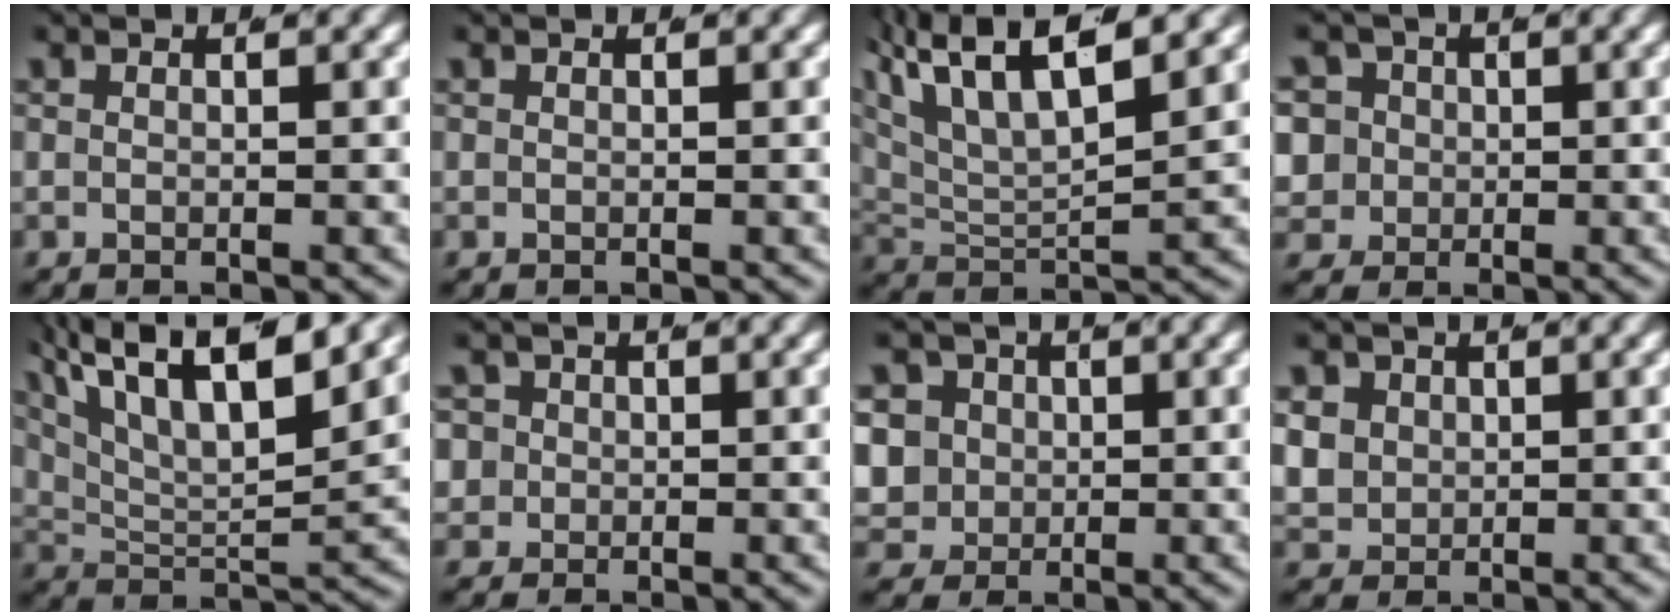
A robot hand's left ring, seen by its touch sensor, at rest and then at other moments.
{"total": 0.0}
{"total": 9.8, "force": [4.3, 6.1, 6.5], "torque": [-0.130, 0.007, 0.064]}
{"total": 8.6, "force": [0.0, 7.9, 3.3], "torque": [-0.093, -0.027, 0.001]}
{"total": 9.9, "force": [4.4, 5.1, 7.2], "torque": [-0.117, -0.002, 0.074]}
{"total": 5.0, "force": [0.0, 4.7, 1.7], "torque": [-0.044, -0.010, -0.001]}
{"total": 10.4, "force": [0.1, 9.6, 4.1], "torque": [-0.115, -0.030, 0.001]}
{"total": 5.6, "force": [0.3, 5.1, 2.2], "torque": [-0.068, -0.017, 0.014]}